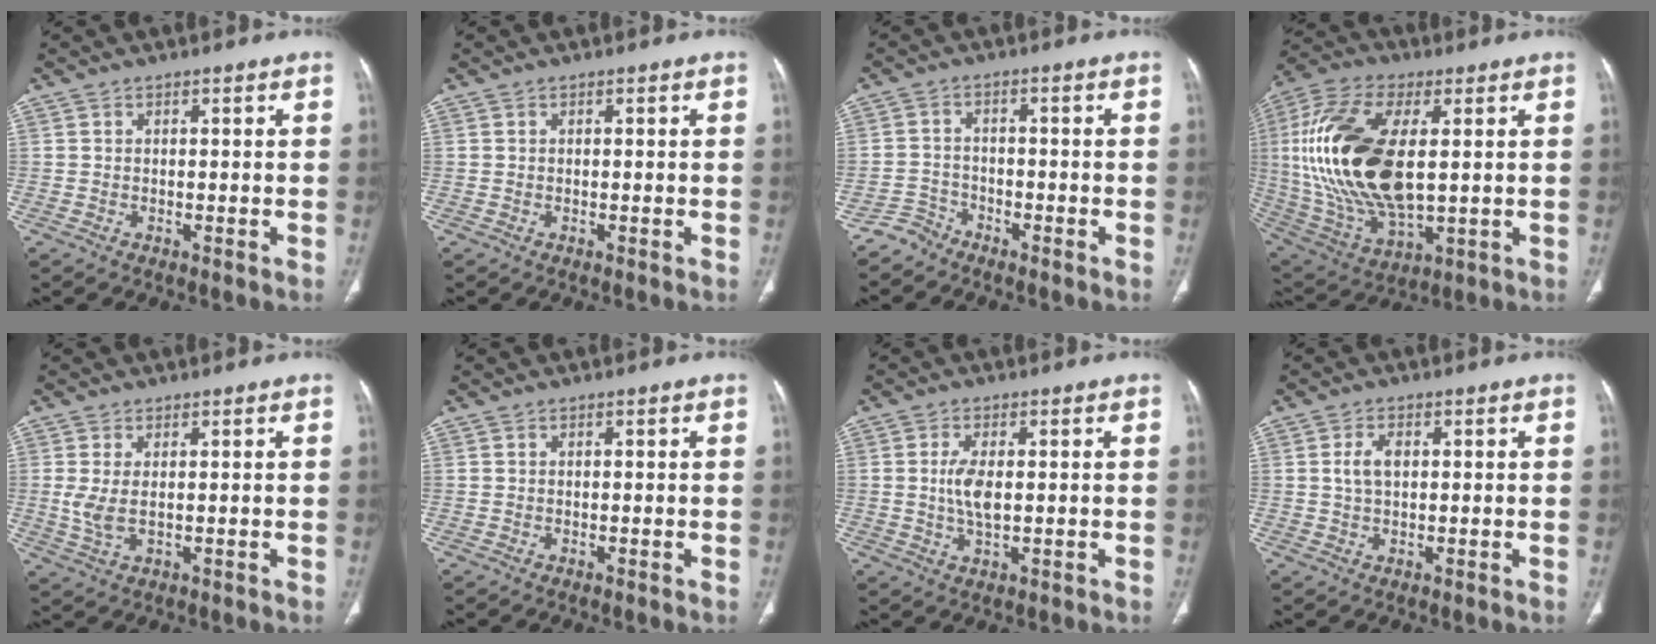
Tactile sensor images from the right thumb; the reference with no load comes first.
{"total": 0.0}
{"total": 3.2, "force": [-2.9, 1.2, -0.5], "torque": [0.016, 0.011, -0.060]}
{"total": 25.2, "force": [2.7, 12.6, 21.6], "torque": [-0.454, -0.015, 0.054]}
{"total": 4.1, "force": [0.3, 1.9, 3.6], "torque": [-0.090, -0.008, 0.013]}
{"total": 0.0}
{"total": 5.0, "force": [0.3, 2.2, 4.5], "torque": [-0.096, -0.005, 0.007]}
{"total": 3.5, "force": [0.7, 2.0, 2.8], "torque": [-0.059, 0.005, 0.015]}